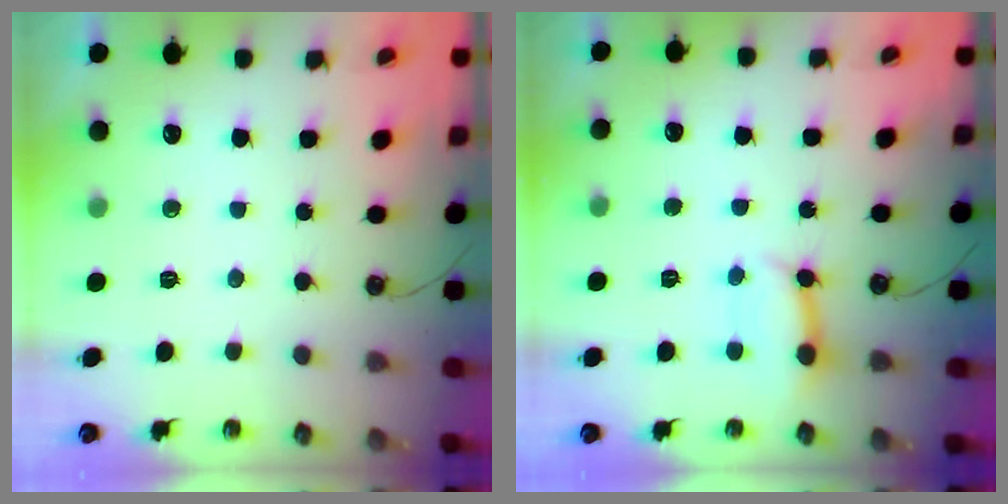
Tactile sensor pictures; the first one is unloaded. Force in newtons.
{"total": 8.9, "press": 8.8, "slide": 0.7}